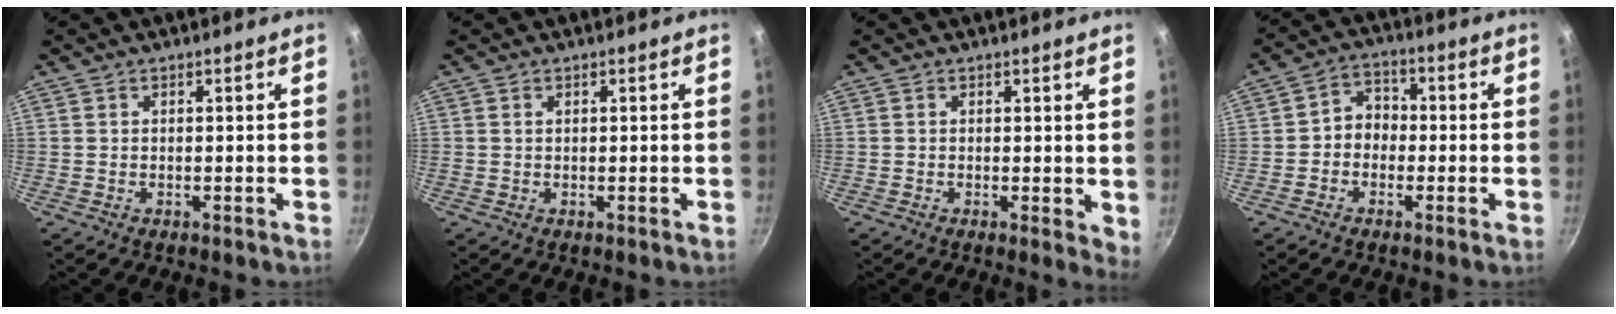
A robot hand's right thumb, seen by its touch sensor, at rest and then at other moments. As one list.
[{"total": 0.6, "force": [0.2, 0.4, 0.3], "torque": [-0.005, 0.002, 0.004]}, {"total": 2.8, "force": [0.4, 1.3, 2.5], "torque": [-0.027, -0.007, 0.004]}, {"total": 3.7, "force": [-1.1, 3.1, 1.6], "torque": [-0.001, 0.019, -0.027]}]